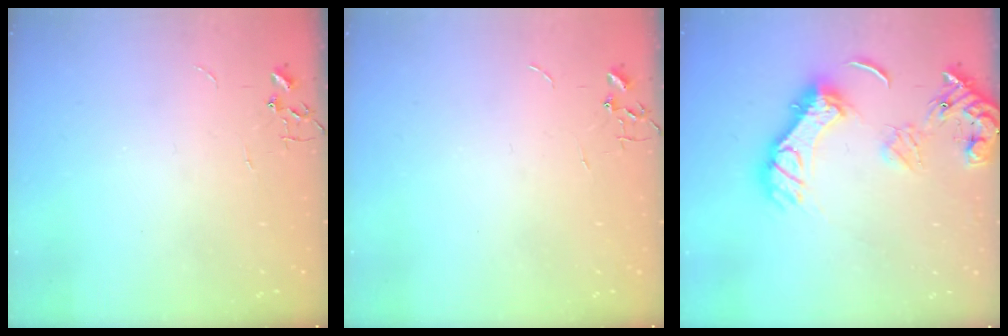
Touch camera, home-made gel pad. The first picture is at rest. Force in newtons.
{"total": 0.0}
{"total": 16.6, "press": 16.5, "slide": 1.8}